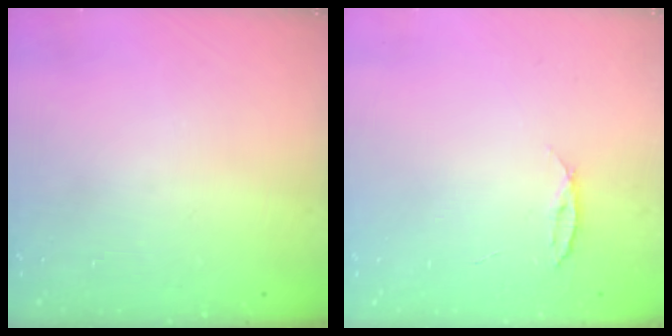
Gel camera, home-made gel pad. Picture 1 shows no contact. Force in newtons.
{"total": 4.0, "press": 4.0, "slide": 0.4}